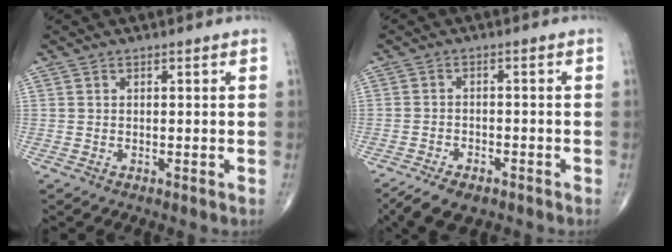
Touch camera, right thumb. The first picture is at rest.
{"total": 7.4, "force": [-5.4, 3.4, 3.9], "torque": [-0.062, 0.010, -0.089]}